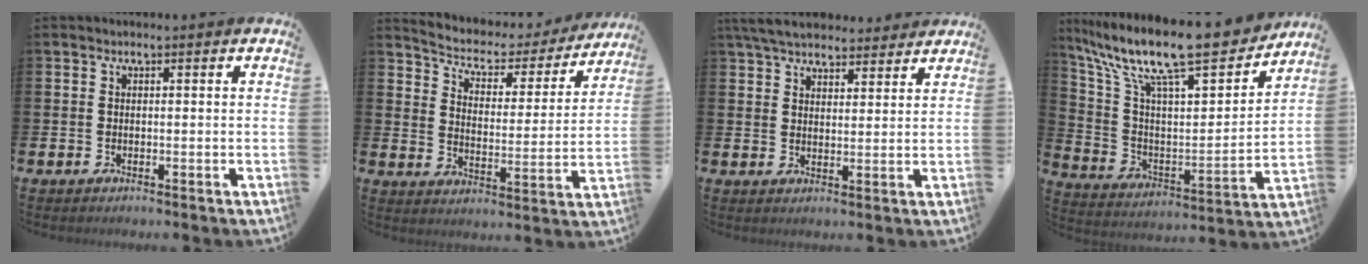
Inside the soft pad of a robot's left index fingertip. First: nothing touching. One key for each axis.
{"total": 4.6, "fx": 4.4, "fy": 1.2, "fz": 0.4, "tx": -0.024, "ty": -0.043, "tz": 0.068}
{"total": 5.8, "fx": 5.4, "fy": 1.5, "fz": 1.4, "tx": -0.045, "ty": -0.019, "tz": 0.099}
{"total": 14.2, "fx": 12.0, "fy": 2.6, "fz": 7.0, "tx": -0.164, "ty": -0.086, "tz": 0.203}